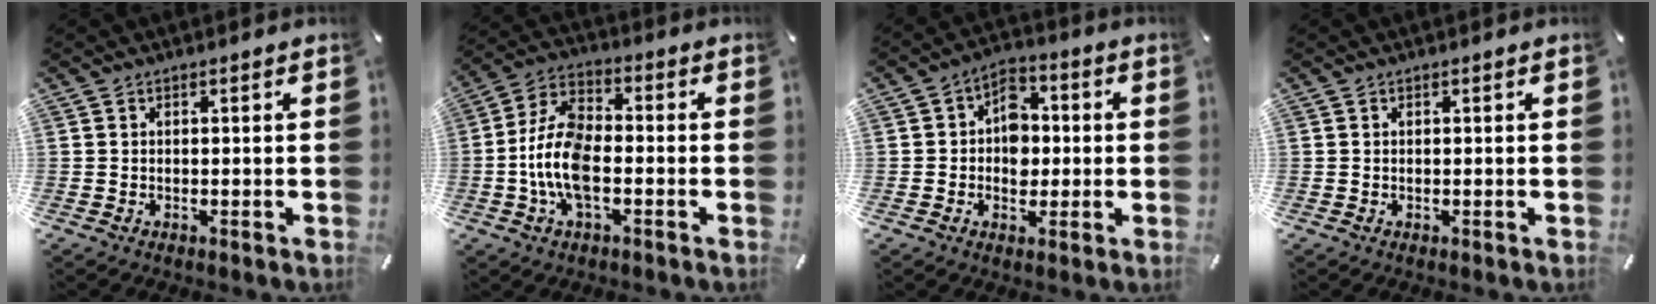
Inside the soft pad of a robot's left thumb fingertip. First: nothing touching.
{"total": 12.0, "force": [-2.9, 6.2, 9.9], "torque": [-0.211, 0.006, -0.052]}
{"total": 7.4, "force": [-0.6, 6.2, 4.0], "torque": [-0.057, 0.011, -0.011]}
{"total": 0.0}